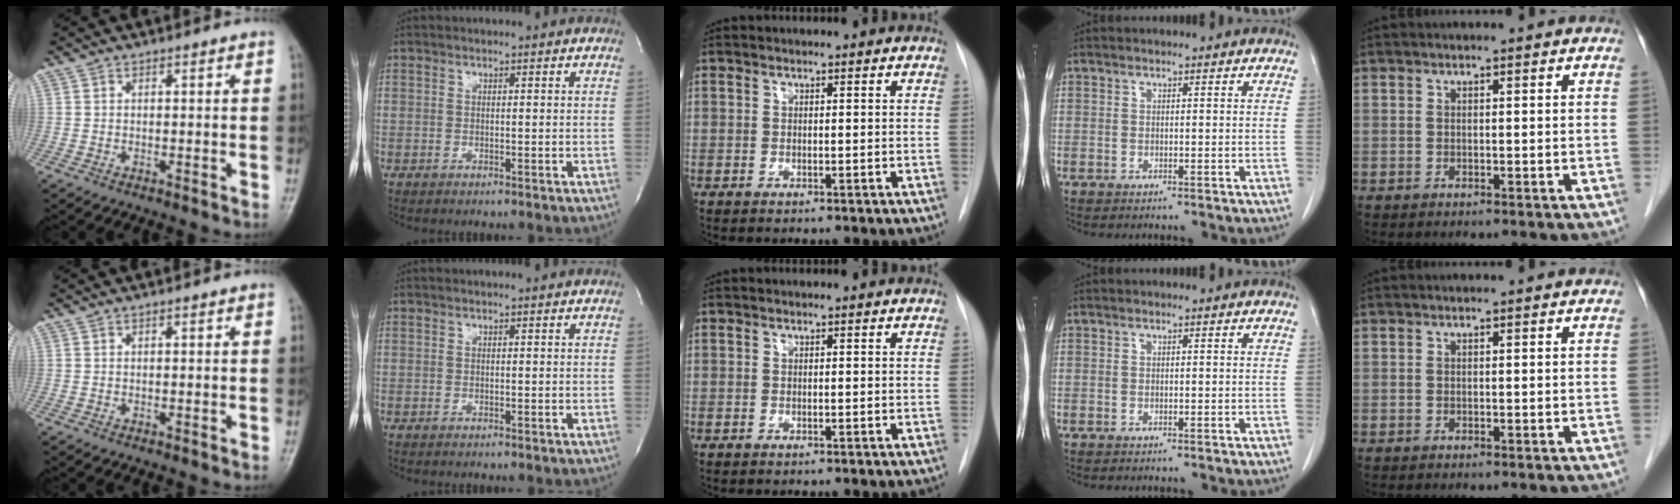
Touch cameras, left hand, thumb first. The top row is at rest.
{}